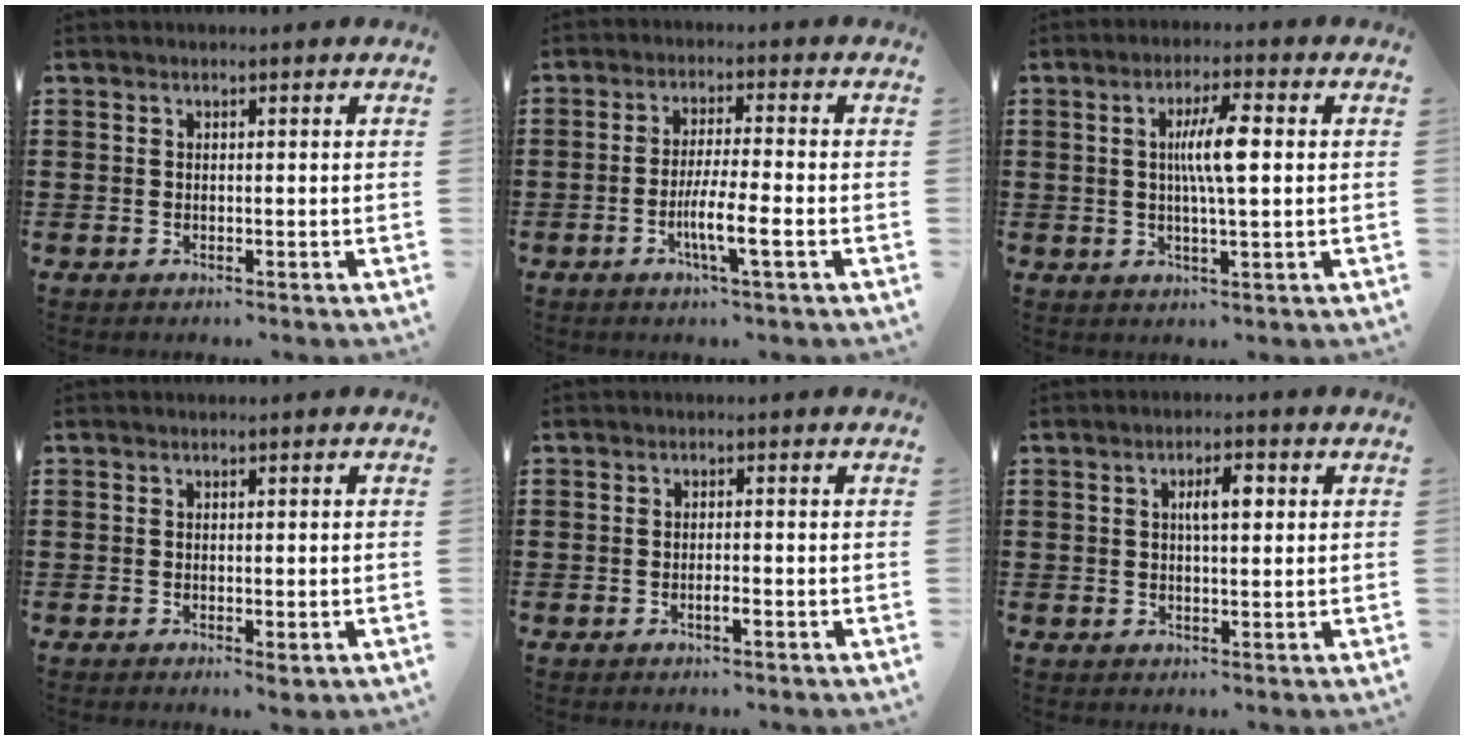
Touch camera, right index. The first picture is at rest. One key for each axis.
{"total": 6.0, "fx": -2.2, "fy": 0.4, "fz": 5.6, "tx": -0.107, "ty": -0.012, "tz": -0.042}
{"total": 6.6, "fx": 0.8, "fy": 0.9, "fz": 6.4, "tx": -0.120, "ty": 0.002, "tz": 0.010}
{"total": 0.6, "fx": -0.2, "fy": 0.1, "fz": 0.6, "tx": -0.013, "ty": -0.006, "tz": -0.001}
{"total": 1.4, "fx": -0.7, "fy": 0.3, "fz": 1.1, "tx": -0.023, "ty": -0.004, "tz": -0.012}
{"total": 3.9, "fx": 0.9, "fy": 1.3, "fz": 3.6, "tx": -0.057, "ty": 0.003, "tz": 0.008}